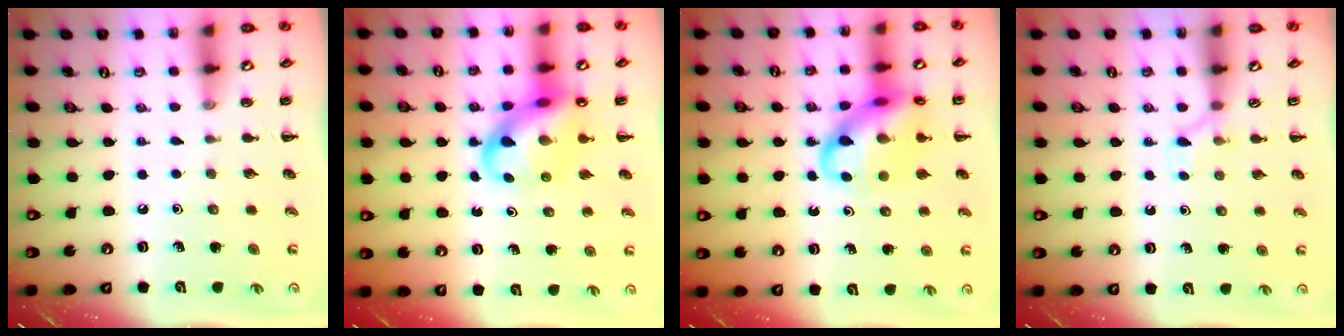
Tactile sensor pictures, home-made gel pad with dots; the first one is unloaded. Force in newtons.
{"total": 12.5, "press": 12.0, "slide": 3.3}
{"total": 15.5, "press": 15.4, "slide": 2.1}
{"total": 3.9, "press": 3.6, "slide": 1.5}